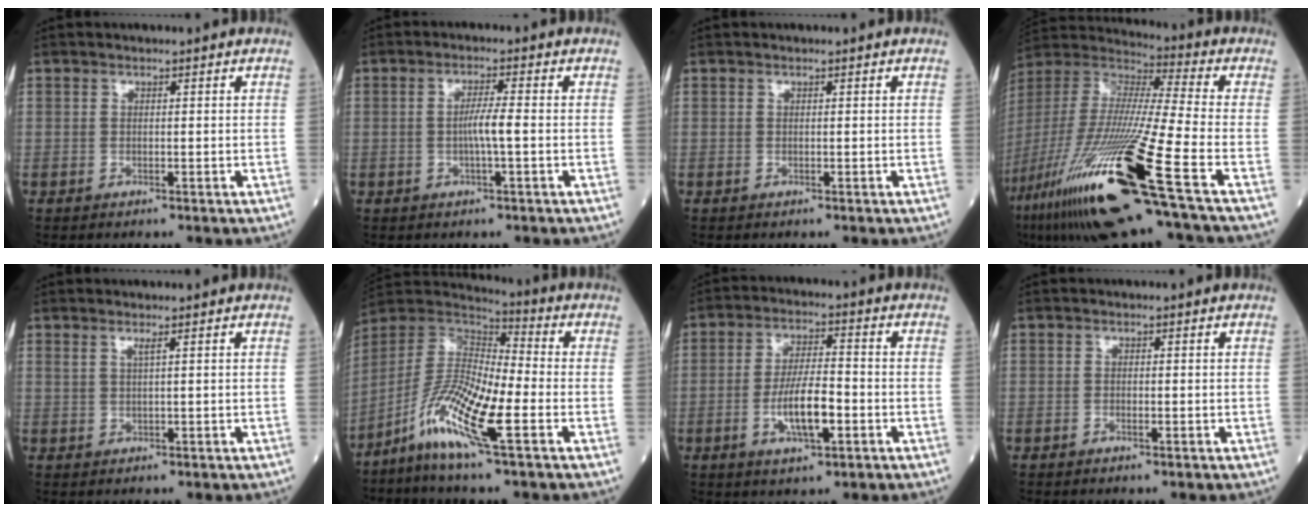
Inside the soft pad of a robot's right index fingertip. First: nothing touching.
{"total": 3.4, "force": [-0.5, -0.2, 3.3], "torque": [-0.061, 0.000, -0.010]}
{"total": 0.0}
{"total": 29.6, "force": [-15.3, 1.2, 25.3], "torque": [-0.541, -0.072, -0.289]}
{"total": 1.0, "force": [0.6, -0.2, 0.7], "torque": [-0.018, -0.001, 0.015]}
{"total": 12.7, "force": [-5.5, 1.1, 11.4], "torque": [-0.229, -0.009, -0.115]}
{"total": 8.1, "force": [-2.5, 2.0, 7.5], "torque": [-0.145, 0.002, -0.044]}
{"total": 0.6, "force": [-0.3, 0.1, 0.5], "torque": [-0.011, 0.000, -0.004]}